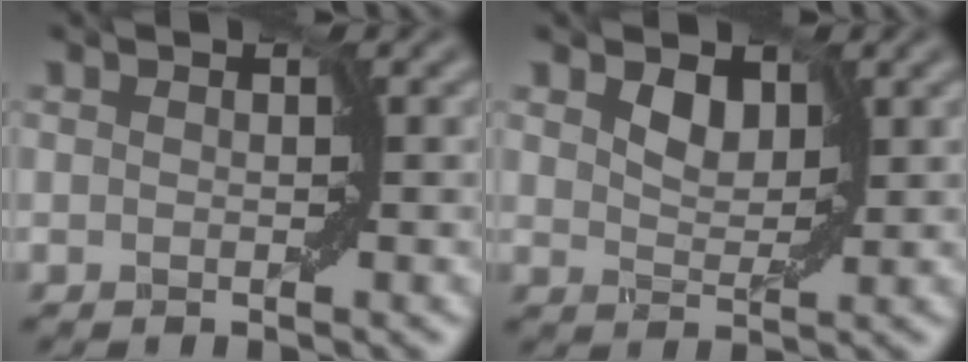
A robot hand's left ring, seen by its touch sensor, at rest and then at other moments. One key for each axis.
{"total": 2.4, "fx": 1.5, "fy": 1.4, "fz": 1.3, "tx": -0.029, "ty": 0.000, "tz": 0.025}